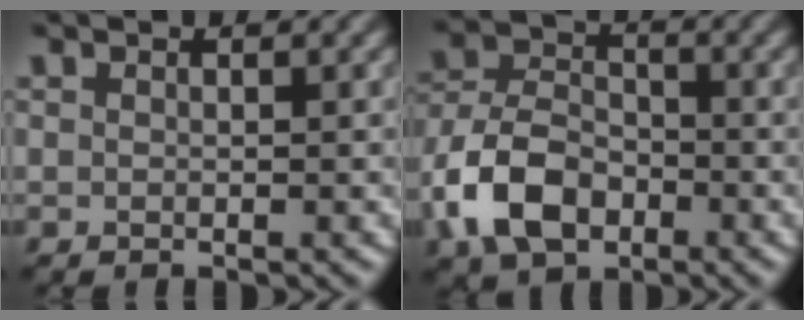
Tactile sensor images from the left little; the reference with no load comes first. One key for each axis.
{"total": 7.7, "fx": -3.2, "fy": 5.1, "fz": 4.8, "tx": -0.101, "ty": 0.001, "tz": -0.075}